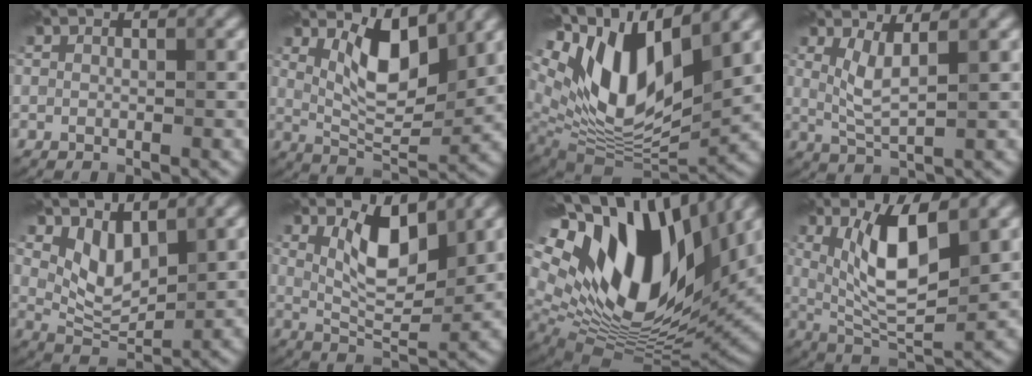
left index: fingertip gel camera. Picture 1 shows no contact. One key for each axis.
{"total": 6.1, "fx": 2.6, "fy": 2.4, "fz": 4.9, "tx": -0.087, "ty": -0.004, "tz": 0.048}
{"total": 14.2, "fx": 5.2, "fy": 6.4, "fz": 11.6, "tx": -0.214, "ty": 0.007, "tz": 0.093}
{"total": 2.9, "fx": 1.2, "fy": 0.5, "fz": 2.5, "tx": -0.055, "ty": -0.006, "tz": 0.030}
{"total": 4.0, "fx": 2.1, "fy": 2.1, "fz": 2.8, "tx": -0.058, "ty": -0.009, "tz": 0.044}
{"total": 5.4, "fx": 2.3, "fy": 2.1, "fz": 4.5, "tx": -0.080, "ty": -0.002, "tz": 0.042}
{"total": 19.3, "fx": 7.0, "fy": 10.4, "fz": 14.7, "tx": -0.279, "ty": 0.000, "tz": 0.127}
{"total": 7.3, "fx": 2.4, "fy": 2.4, "fz": 6.4, "tx": -0.120, "ty": -0.010, "tz": 0.049}